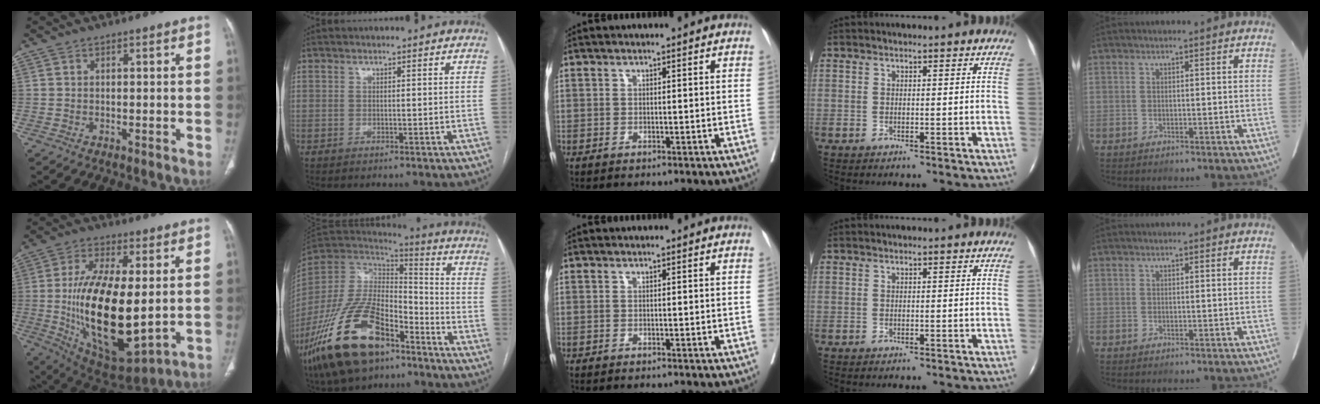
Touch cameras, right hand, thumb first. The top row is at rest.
{"thumb": {"total": 23.2, "force": [-0.5, 9.9, 21.0], "torque": [-0.382, -0.026, 0.009]}, "index": {"total": 22.1, "force": [-13.3, 9.7, 14.8], "torque": [-0.318, -0.015, -0.240]}}